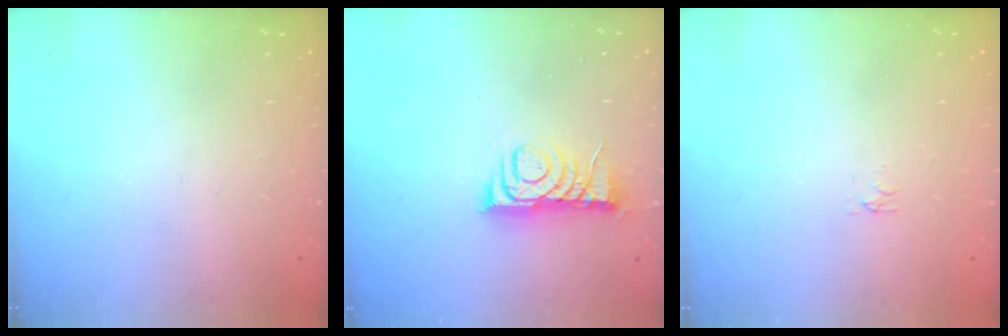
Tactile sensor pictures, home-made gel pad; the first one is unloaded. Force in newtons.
{"total": 8.0, "press": 7.9, "slide": 0.4}
{"total": 2.9, "press": 2.9, "slide": 0.5}